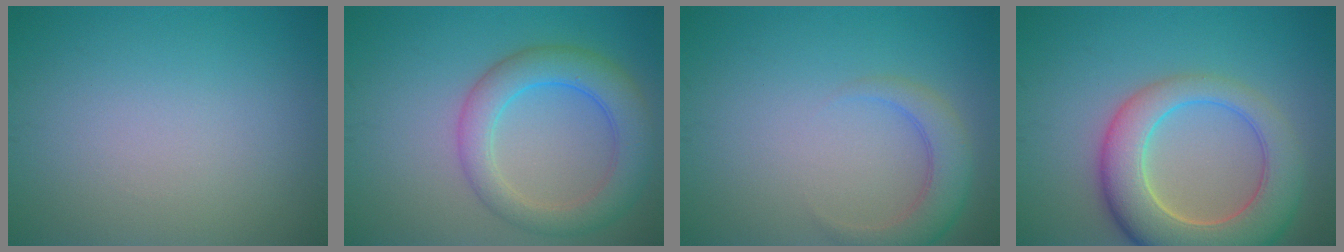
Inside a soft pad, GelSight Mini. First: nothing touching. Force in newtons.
{"total": 5.5, "press": 5.5, "slide": 0.2}
{"total": 3.3, "press": 3.2, "slide": 0.4}
{"total": 8.7, "press": 8.7, "slide": 0.8}